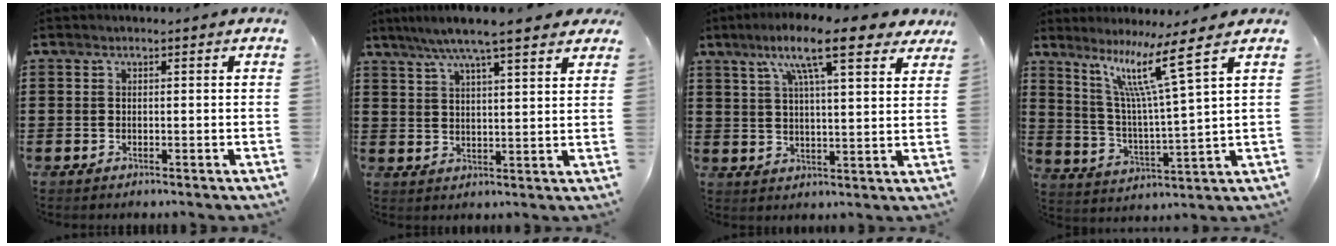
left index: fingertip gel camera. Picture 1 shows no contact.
{"total": 6.9, "force": [5.6, 0.2, 4.0], "torque": [-0.093, -0.011, 0.097]}
{"total": 12.1, "force": [8.0, 2.3, 8.8], "torque": [-0.166, -0.013, 0.132]}
{"total": 10.2, "force": [6.7, -0.8, 7.7], "torque": [-0.168, -0.026, 0.106]}